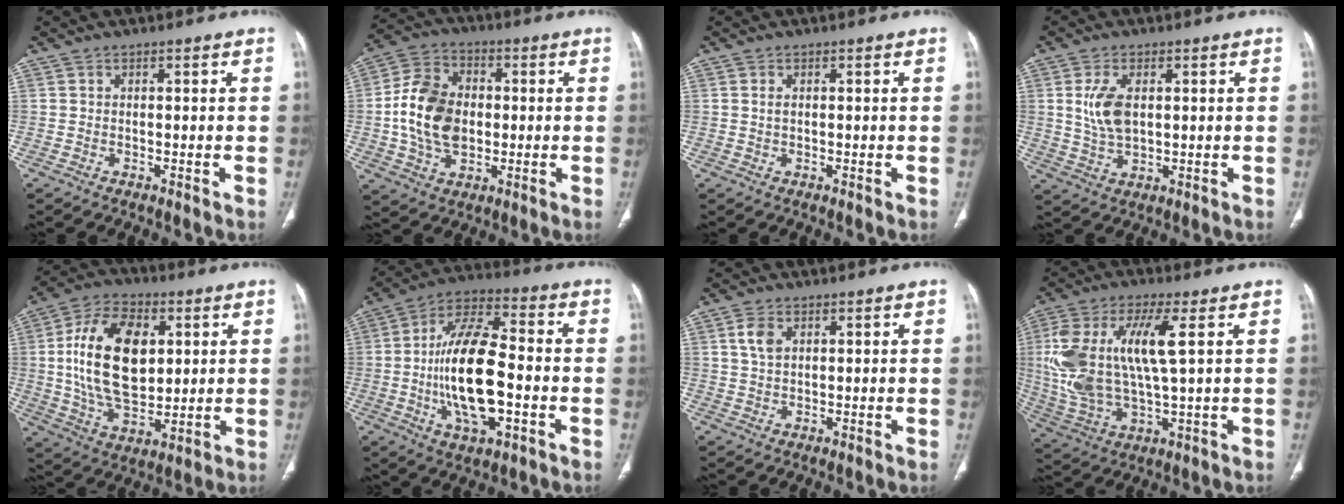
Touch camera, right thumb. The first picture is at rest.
{"total": 14.2, "force": [-0.6, 10.1, 9.9], "torque": [-0.173, 0.018, -0.010]}
{"total": 1.0, "force": [0.2, 0.6, 0.7], "torque": [-0.016, 0.001, 0.005]}
{"total": 7.0, "force": [1.4, 3.8, 5.7], "torque": [-0.116, -0.006, 0.032]}
{"total": 19.6, "force": [3.3, 11.6, 15.5], "torque": [-0.258, -0.008, 0.061]}
{"total": 18.7, "force": [-3.1, 8.0, 16.6], "torque": [-0.299, 0.023, -0.055]}
{"total": 3.4, "force": [1.3, 2.1, 2.4], "torque": [-0.044, 0.001, 0.028]}
{"total": 17.9, "force": [3.4, 6.2, 16.4], "torque": [-0.368, 0.001, 0.071]}